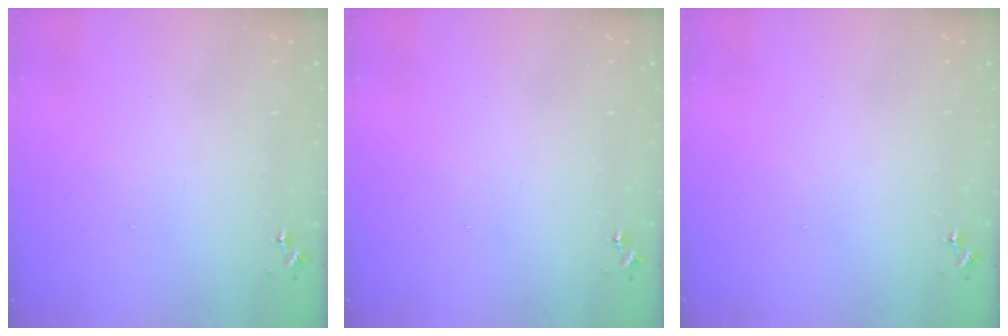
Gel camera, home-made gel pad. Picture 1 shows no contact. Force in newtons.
{"total": 0.0}
{"total": 0.0}